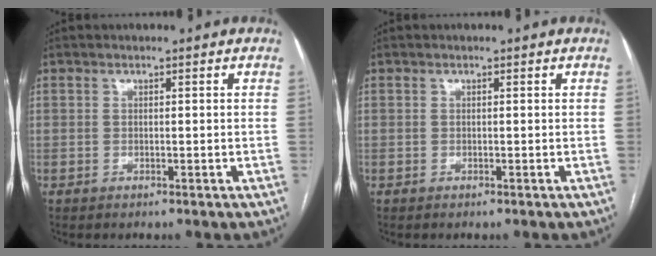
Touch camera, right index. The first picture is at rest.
{"total": 0.0}